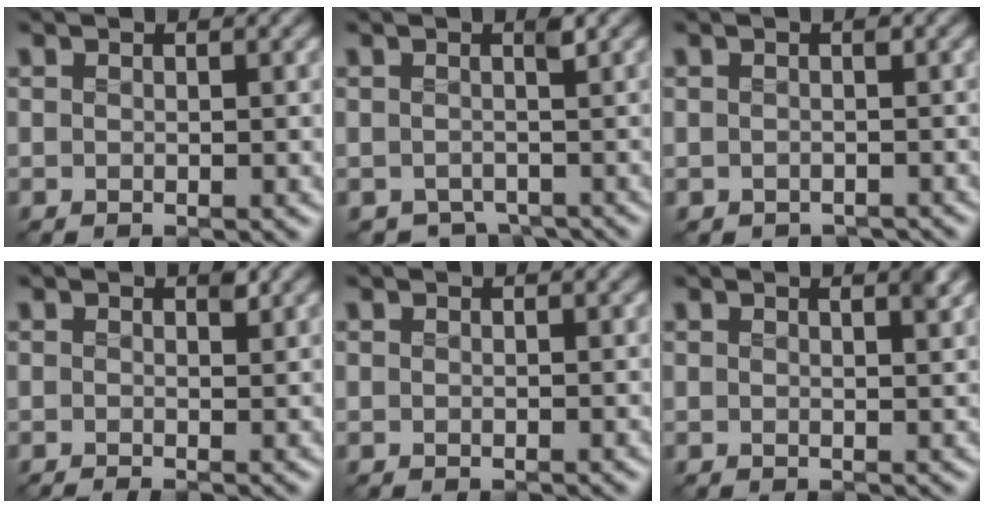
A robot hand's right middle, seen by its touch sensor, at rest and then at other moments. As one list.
[{"total": 2.1, "force": [-1.5, 1.0, 1.0], "torque": [-0.008, -0.013, -0.025]}, {"total": 1.4, "force": [-1.2, 0.7, 0.4], "torque": [-0.004, -0.010, -0.022]}, {"total": 0.8, "force": [-0.1, 0.0, 0.8], "torque": [-0.011, -0.005, -0.006]}, {"total": 0.0}, {"total": 1.4, "force": [0.8, 0.4, 1.0], "torque": [-0.008, 0.001, 0.008]}]